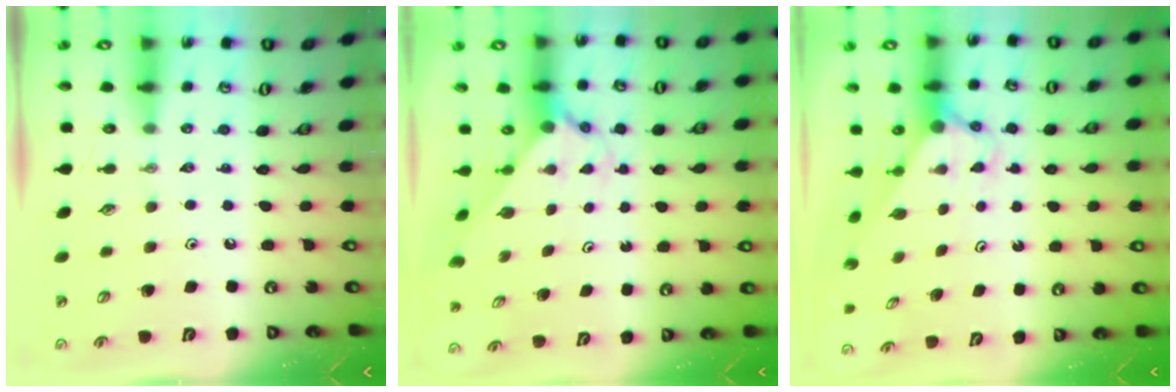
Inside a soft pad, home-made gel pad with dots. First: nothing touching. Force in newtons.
{"total": 1.7, "press": 1.7, "slide": 0.2}
{"total": 2.7, "press": 2.7, "slide": 0.0}